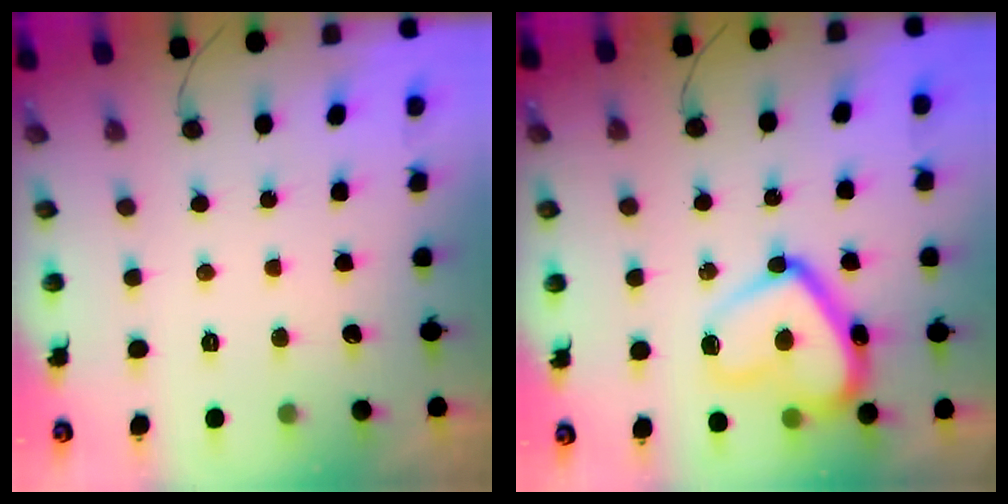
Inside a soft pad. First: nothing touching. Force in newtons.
{"total": 16.6, "press": 16.5, "slide": 1.4}